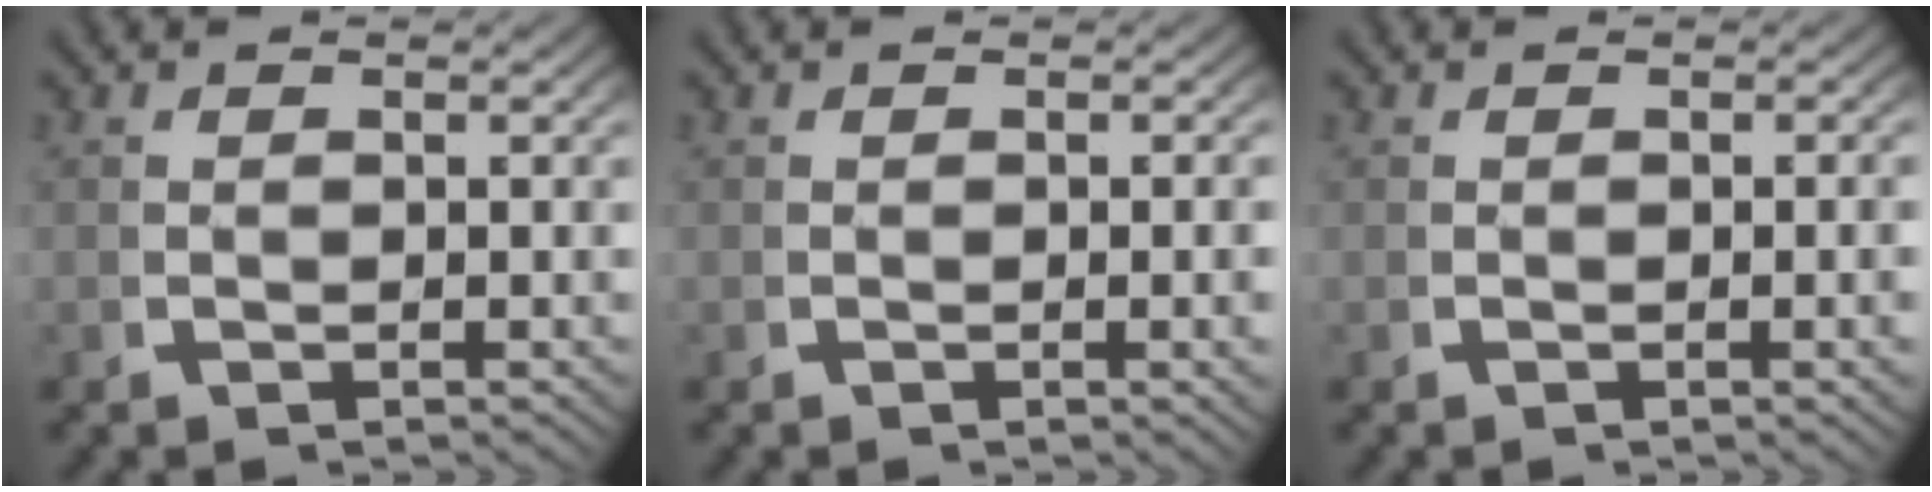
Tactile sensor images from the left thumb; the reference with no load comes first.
{"total": 1.3, "force": [-0.2, 0.1, 1.3], "torque": [-0.019, -0.001, -0.003]}
{"total": 1.3, "force": [-0.2, 0.2, 1.2], "torque": [-0.017, 0.001, -0.005]}